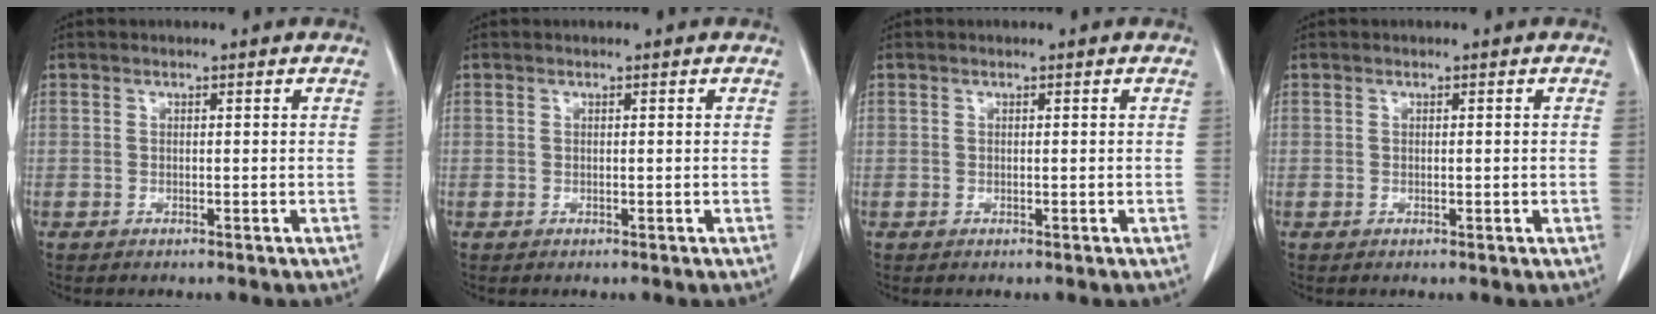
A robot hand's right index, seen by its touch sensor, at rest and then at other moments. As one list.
[{"total": 0.0}, {"total": 0.0}, {"total": 0.0}]